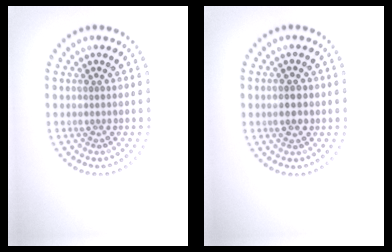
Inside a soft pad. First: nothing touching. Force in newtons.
{"total": 2.2, "press": 2.2, "slide": 0.4}